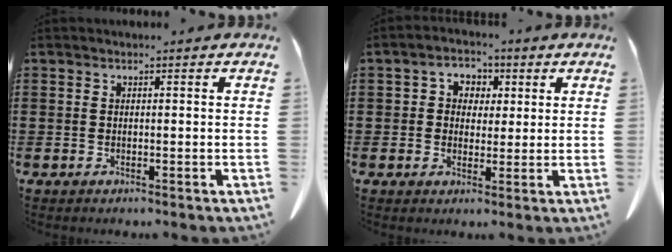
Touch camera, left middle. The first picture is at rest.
{"total": 3.4, "force": [0.9, 3.1, 1.1], "torque": [-0.032, 0.010, 0.011]}